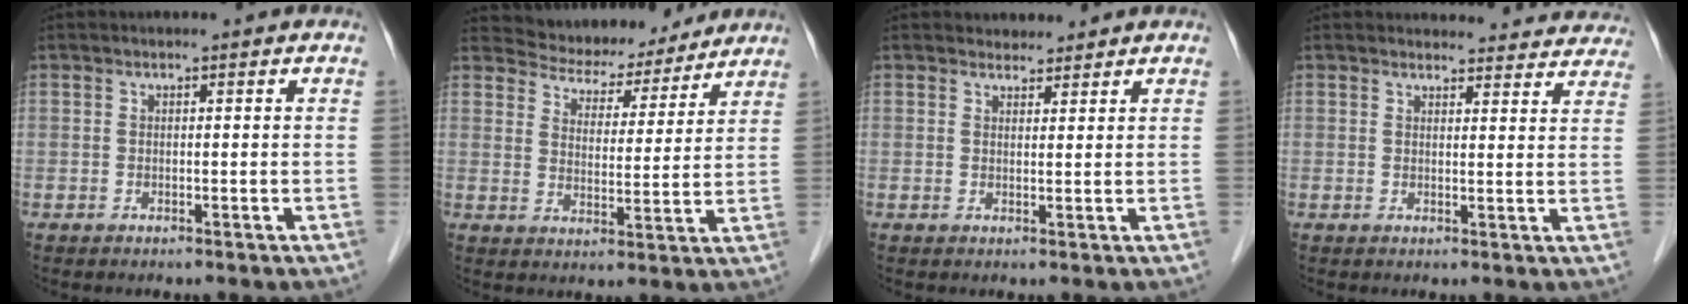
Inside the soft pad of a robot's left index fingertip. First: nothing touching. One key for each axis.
{"total": 11.6, "fx": 11.0, "fy": 3.4, "fz": 1.6, "tx": -0.021, "ty": 0.009, "tz": 0.155}
{"total": 2.2, "fx": 2.0, "fy": 0.9, "fz": 0.0, "tx": 0.000, "ty": 0.007, "tz": 0.030}
{"total": 14.4, "fx": 13.8, "fy": 3.7, "fz": 1.6, "tx": 0.019, "ty": -0.017, "tz": 0.132}